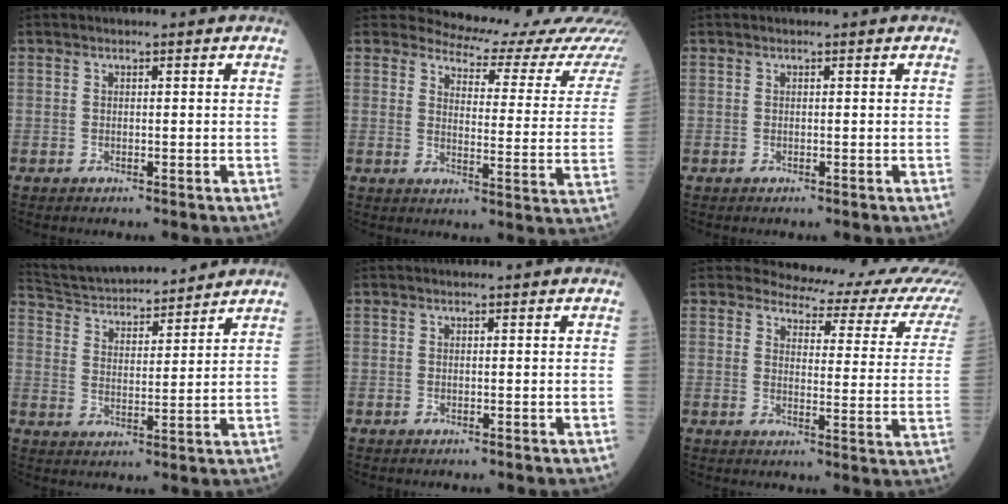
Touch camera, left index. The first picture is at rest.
{"total": 16.8, "force": [16.4, 2.8, 1.9], "torque": [0.008, -0.100, 0.158]}
{"total": 0.0}
{"total": 14.9, "force": [14.1, 2.0, 4.5], "torque": [-0.085, 0.027, 0.233]}
{"total": 0.0}
{"total": 16.5, "force": [15.5, 4.0, 4.0], "torque": [-0.015, -0.063, 0.141]}